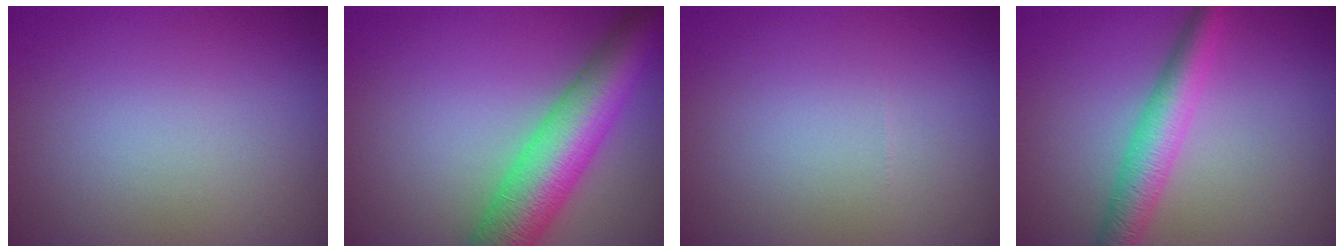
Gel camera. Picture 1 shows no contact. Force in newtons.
{"total": 8.6, "press": 8.6, "slide": 0.3}
{"total": 0.0}
{"total": 4.3, "press": 4.3, "slide": 0.1}